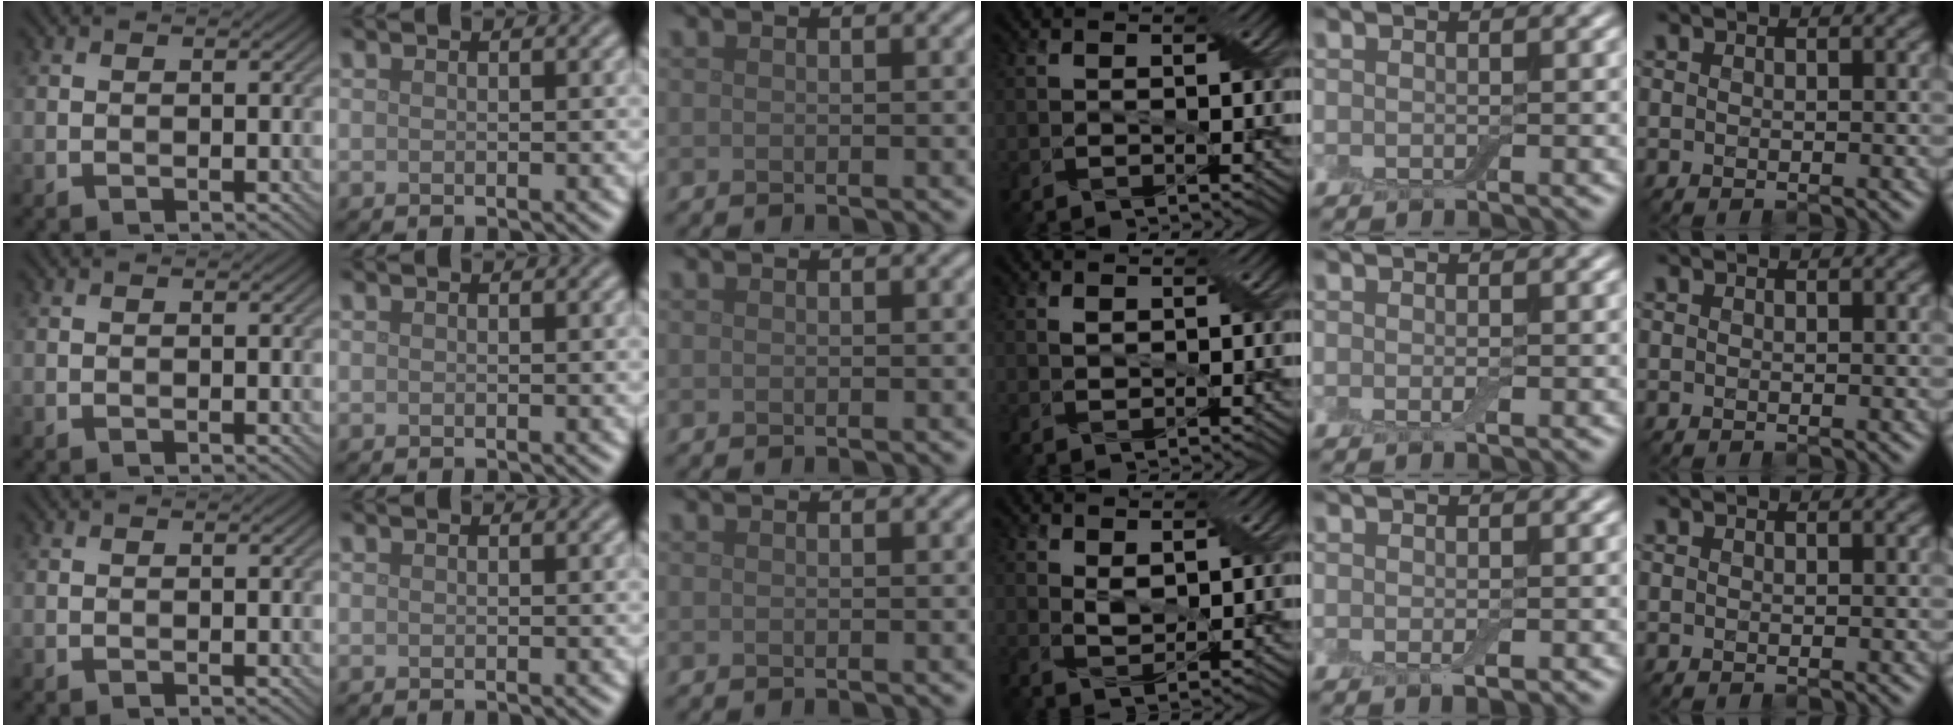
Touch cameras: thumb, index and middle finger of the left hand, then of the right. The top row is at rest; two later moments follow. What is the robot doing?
{"motion": "fold", "object": "bandage"}